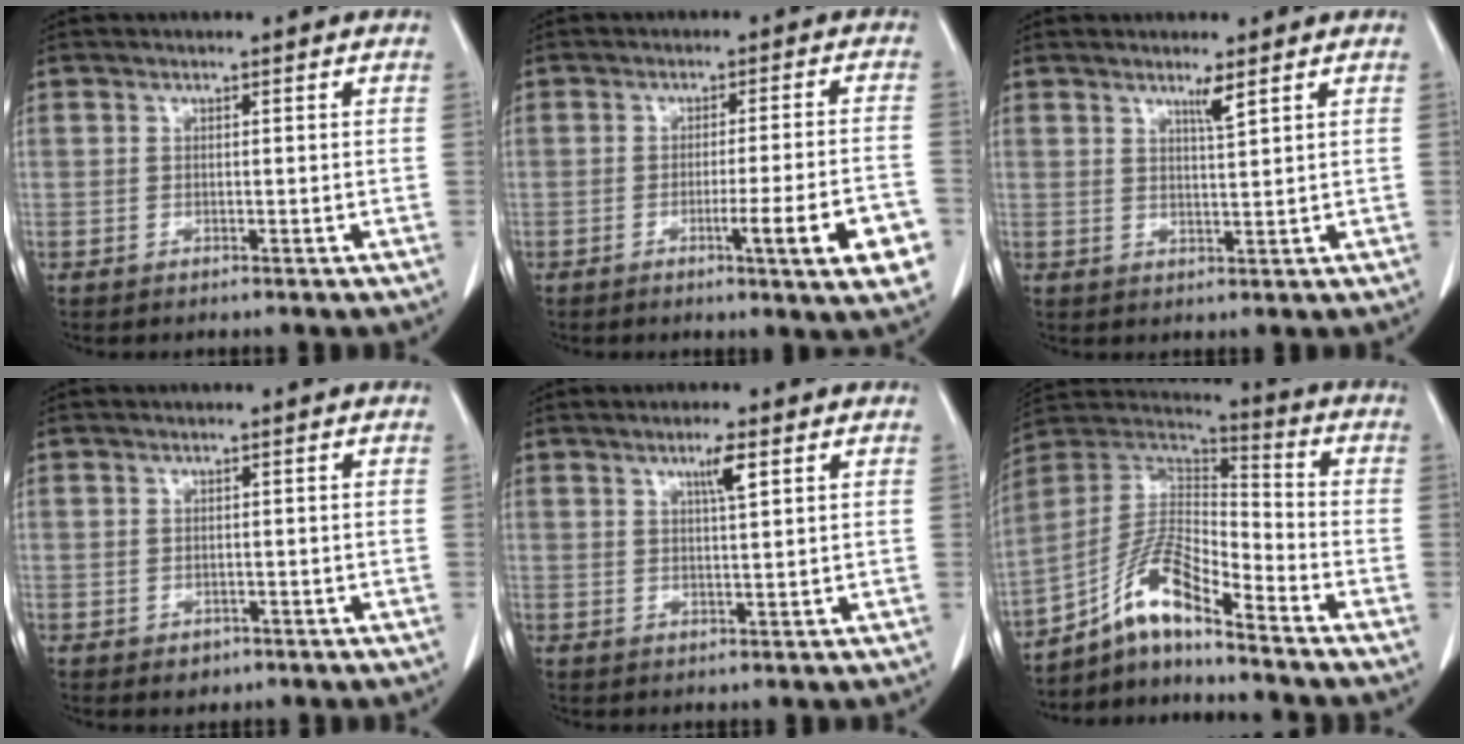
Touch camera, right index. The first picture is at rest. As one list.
[{"total": 10.5, "force": [-4.2, -0.4, 9.6], "torque": [-0.118, -0.013, -0.054]}, {"total": 2.4, "force": [1.6, -0.3, 1.8], "torque": [-0.033, -0.007, 0.030]}, {"total": 1.7, "force": [-0.8, 1.4, 0.5], "torque": [-0.004, 0.002, -0.005]}, {"total": 3.2, "force": [1.6, 0.0, 2.8], "torque": [-0.050, -0.002, 0.027]}, {"total": 11.5, "force": [-8.1, 1.5, 8.0], "torque": [-0.168, 0.020, -0.150]}]